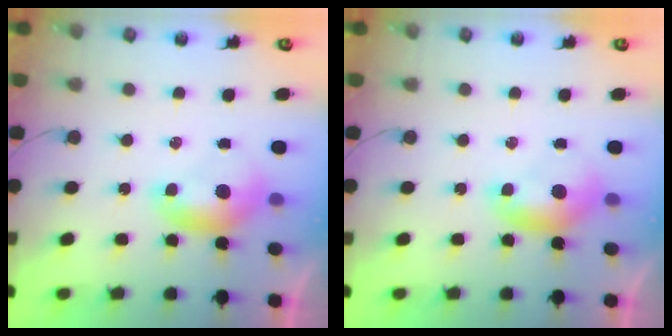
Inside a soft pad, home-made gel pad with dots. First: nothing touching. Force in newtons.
{"total": 0.0}